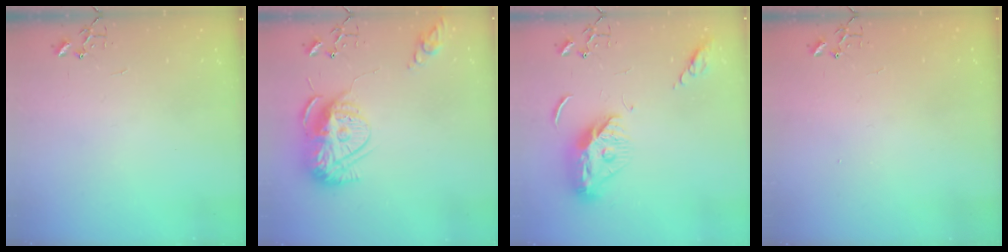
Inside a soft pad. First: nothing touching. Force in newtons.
{"total": 16.0, "press": 16.0, "slide": 1.5}
{"total": 13.1, "press": 13.0, "slide": 1.3}
{"total": 1.1, "press": 1.1, "slide": 0.1}